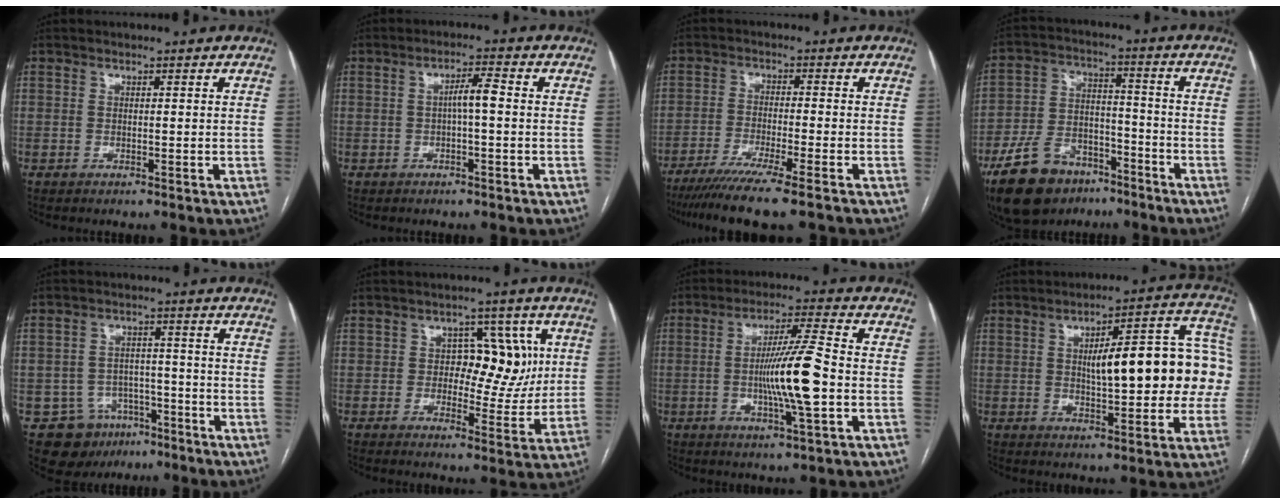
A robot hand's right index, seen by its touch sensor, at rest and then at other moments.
{"total": 3.2, "force": [-0.1, 0.3, 3.1], "torque": [-0.054, 0.007, -0.002]}
{"total": 10.9, "force": [-8.5, -0.7, 6.7], "torque": [-0.102, -0.031, -0.135]}
{"total": 14.2, "force": [-9.5, 8.0, 6.9], "torque": [-0.142, 0.009, -0.162]}
{"total": 9.4, "force": [-5.3, 7.6, 1.9], "torque": [-0.031, 0.019, -0.070]}
{"total": 8.7, "force": [1.5, 5.5, 6.6], "torque": [-0.070, 0.015, 0.026]}
{"total": 11.5, "force": [-1.6, 0.2, 11.4], "torque": [-0.203, -0.003, -0.032]}
{"total": 18.6, "force": [1.4, 5.0, 17.9], "torque": [-0.230, 0.043, 0.024]}